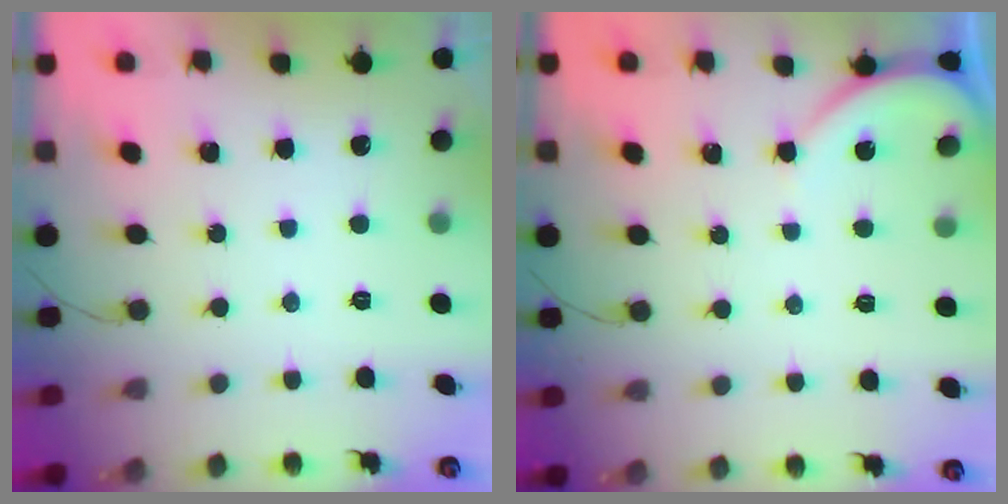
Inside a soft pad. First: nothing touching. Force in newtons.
{"total": 3.9, "press": 3.9, "slide": 0.3}